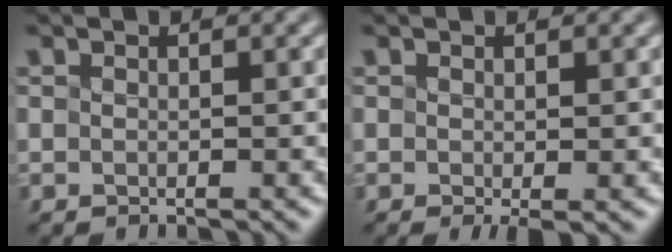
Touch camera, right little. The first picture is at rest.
{"total": 1.1, "force": [-0.2, 0.1, 1.1], "torque": [-0.019, -0.008, -0.004]}